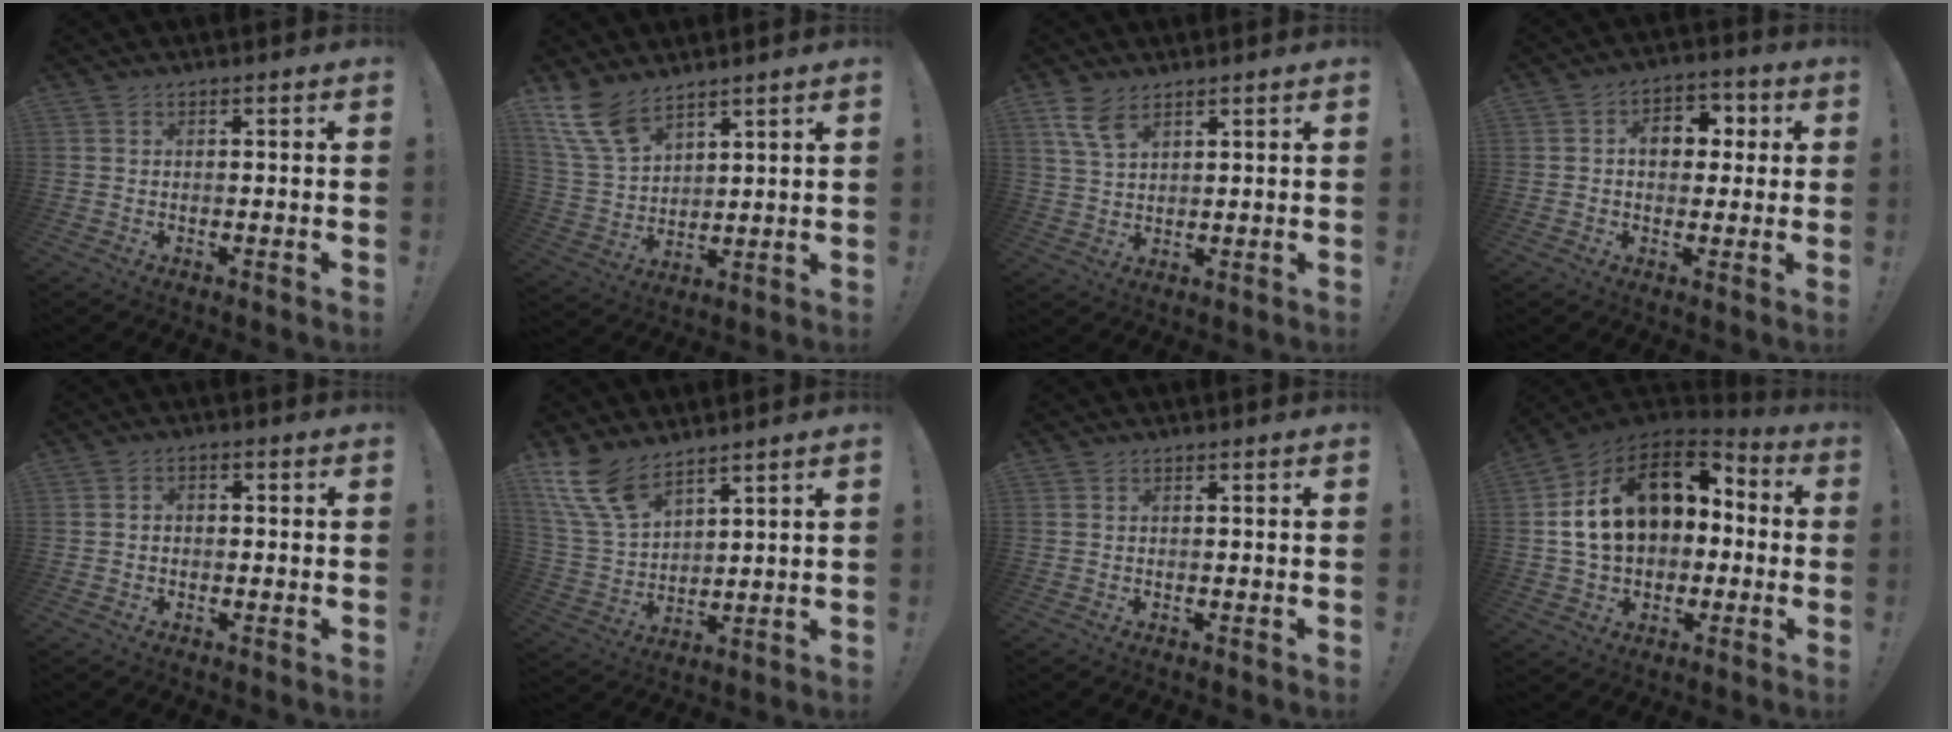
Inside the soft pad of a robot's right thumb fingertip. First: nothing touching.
{"total": 11.7, "force": [8.6, 5.5, 5.7], "torque": [-0.128, -0.047, 0.168]}
{"total": 6.9, "force": [4.5, 3.2, 4.2], "torque": [-0.074, -0.021, 0.085]}
{"total": 9.0, "force": [1.4, 6.6, 5.9], "torque": [-0.083, 0.013, 0.025]}
{"total": 2.1, "force": [-1.3, 1.3, 1.0], "torque": [-0.019, 0.012, -0.022]}
{"total": 12.0, "force": [8.9, 5.1, 6.3], "torque": [-0.146, -0.047, 0.174]}
{"total": 0.0}
{"total": 20.2, "force": [4.8, 14.0, 13.7], "torque": [-0.222, 0.001, 0.097]}